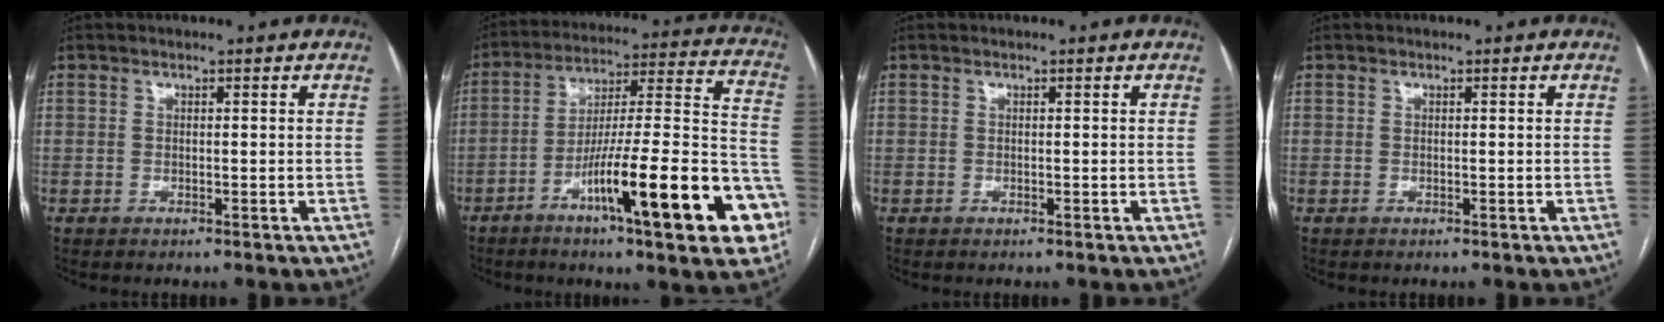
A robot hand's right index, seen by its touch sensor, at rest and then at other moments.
{"total": 23.3, "force": [-10.3, 2.4, 20.7], "torque": [-0.254, 0.005, -0.155]}
{"total": 0.0}
{"total": 0.0}